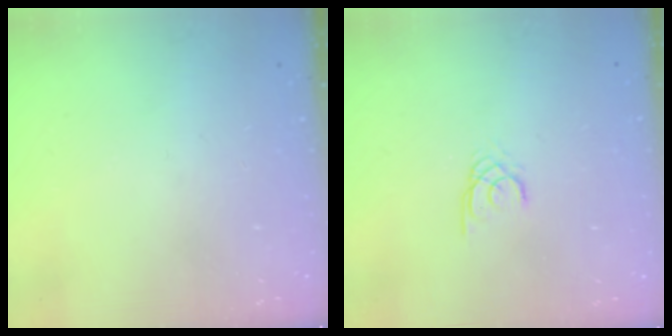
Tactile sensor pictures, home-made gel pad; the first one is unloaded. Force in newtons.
{"total": 1.6, "press": 1.6, "slide": 0.2}